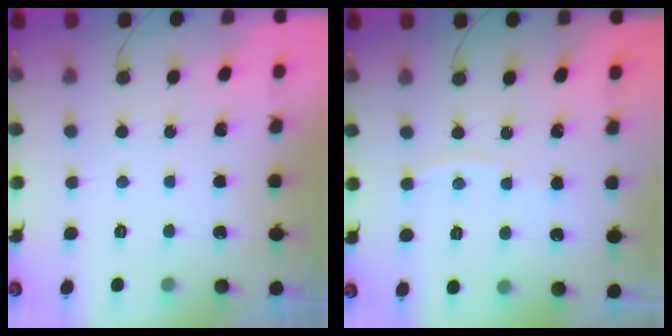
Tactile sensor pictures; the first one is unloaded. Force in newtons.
{"total": 2.8, "press": 2.8, "slide": 0.4}